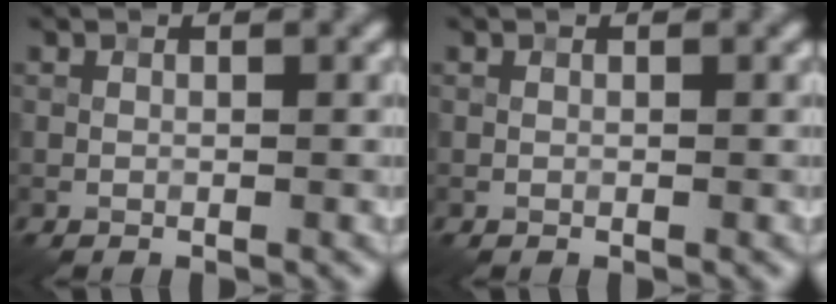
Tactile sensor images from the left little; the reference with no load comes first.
{"total": 0.0}